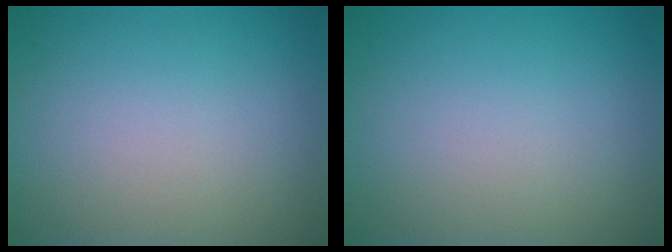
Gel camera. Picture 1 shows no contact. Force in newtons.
{"total": 0.0}